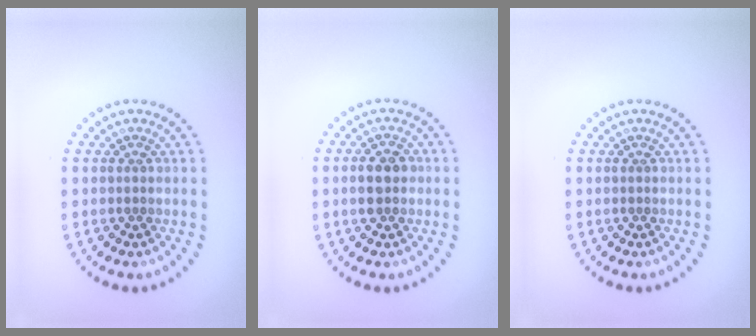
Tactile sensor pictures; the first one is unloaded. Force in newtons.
{"total": 2.3, "press": 2.3, "slide": 0.3}
{"total": 0.0}